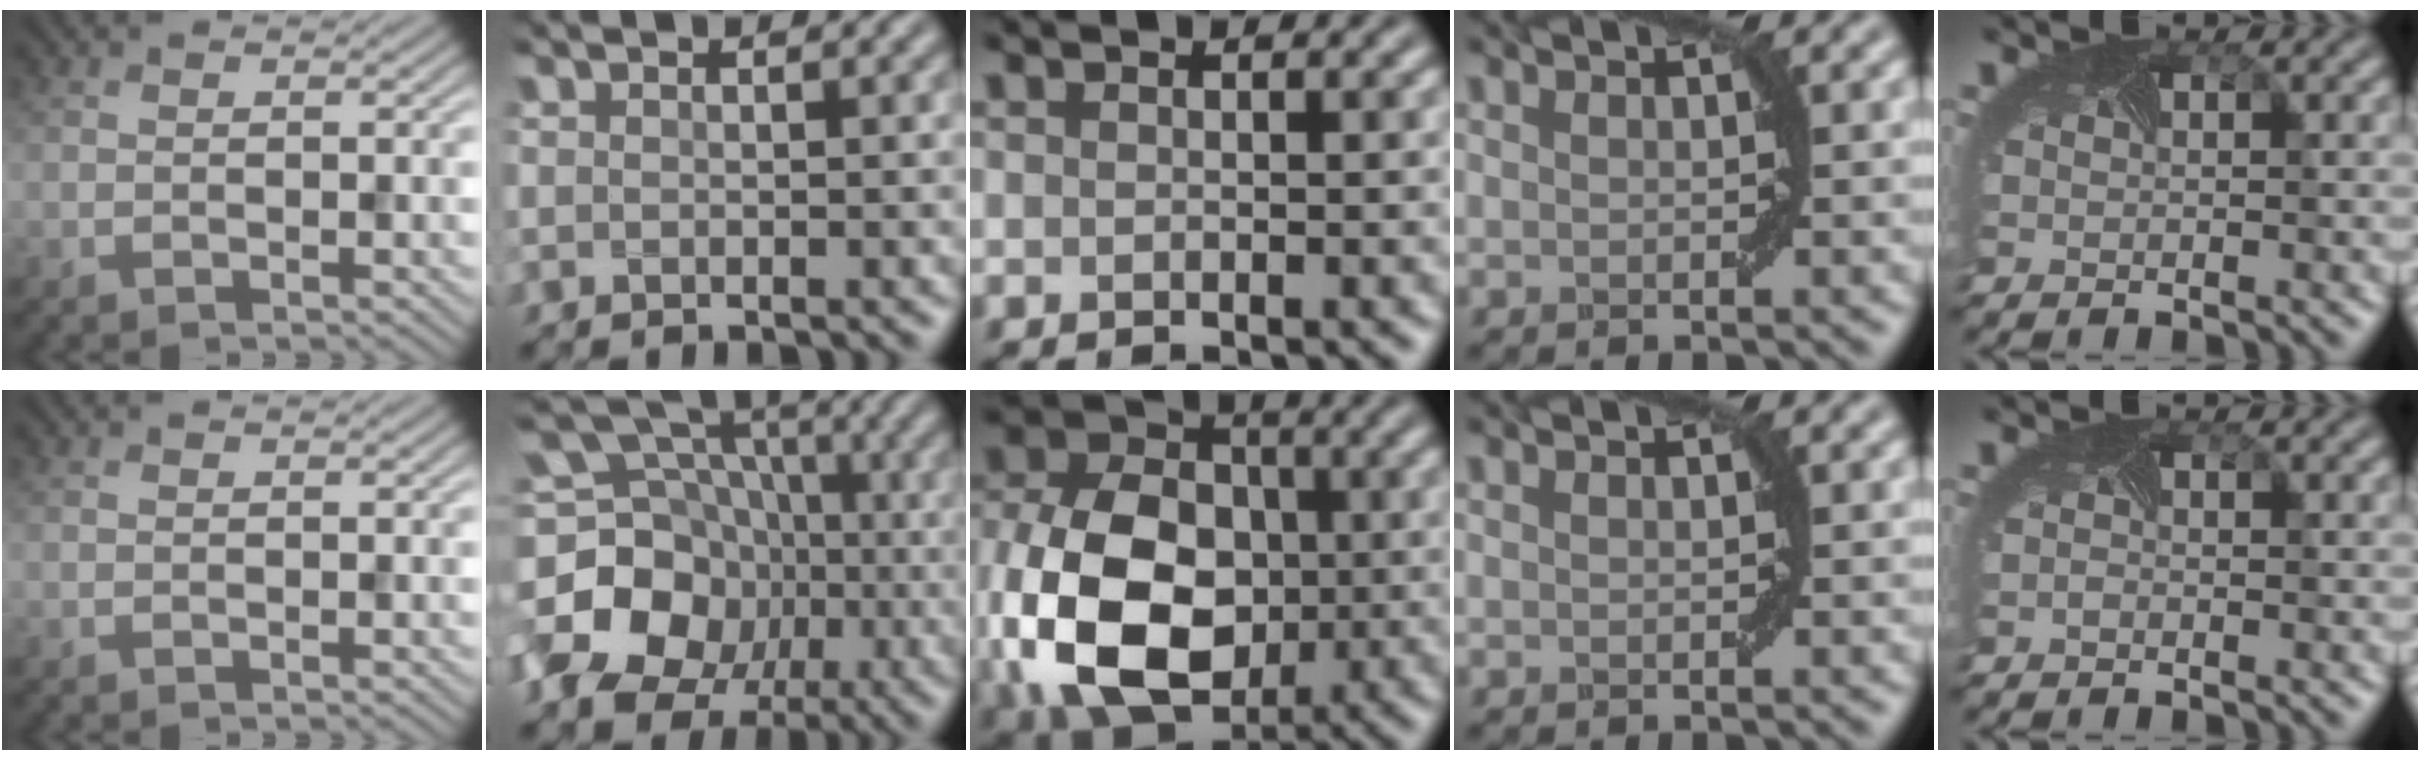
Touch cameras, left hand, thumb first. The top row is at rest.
{"index": {"total": 17.4, "force": [-3.3, 15.2, 8.0], "torque": [-0.200, 0.003, -0.078]}, "middle": {"total": 14.2, "force": [-2.4, 10.2, 9.6], "torque": [-0.214, -0.013, -0.051]}, "little": {"total": 0.6, "force": [-0.5, -0.1, -0.3], "torque": [-0.002, -0.006, -0.011]}}